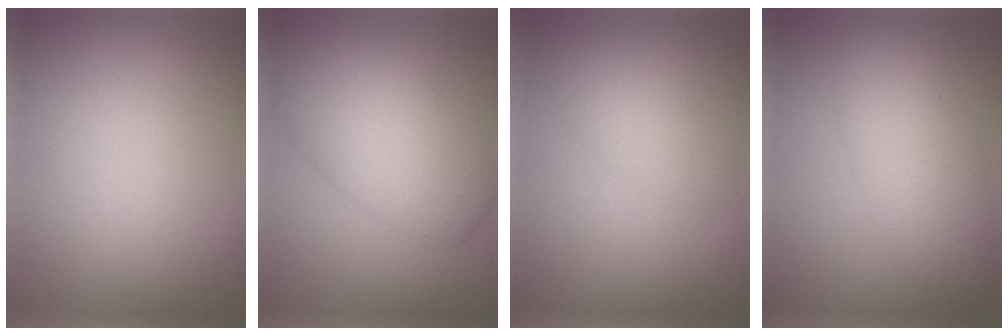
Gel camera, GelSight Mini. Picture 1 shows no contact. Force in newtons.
{"total": 7.1, "press": 7.0, "slide": 0.5}
{"total": 2.4, "press": 2.4, "slide": 0.1}
{"total": 5.4, "press": 5.4, "slide": 0.1}